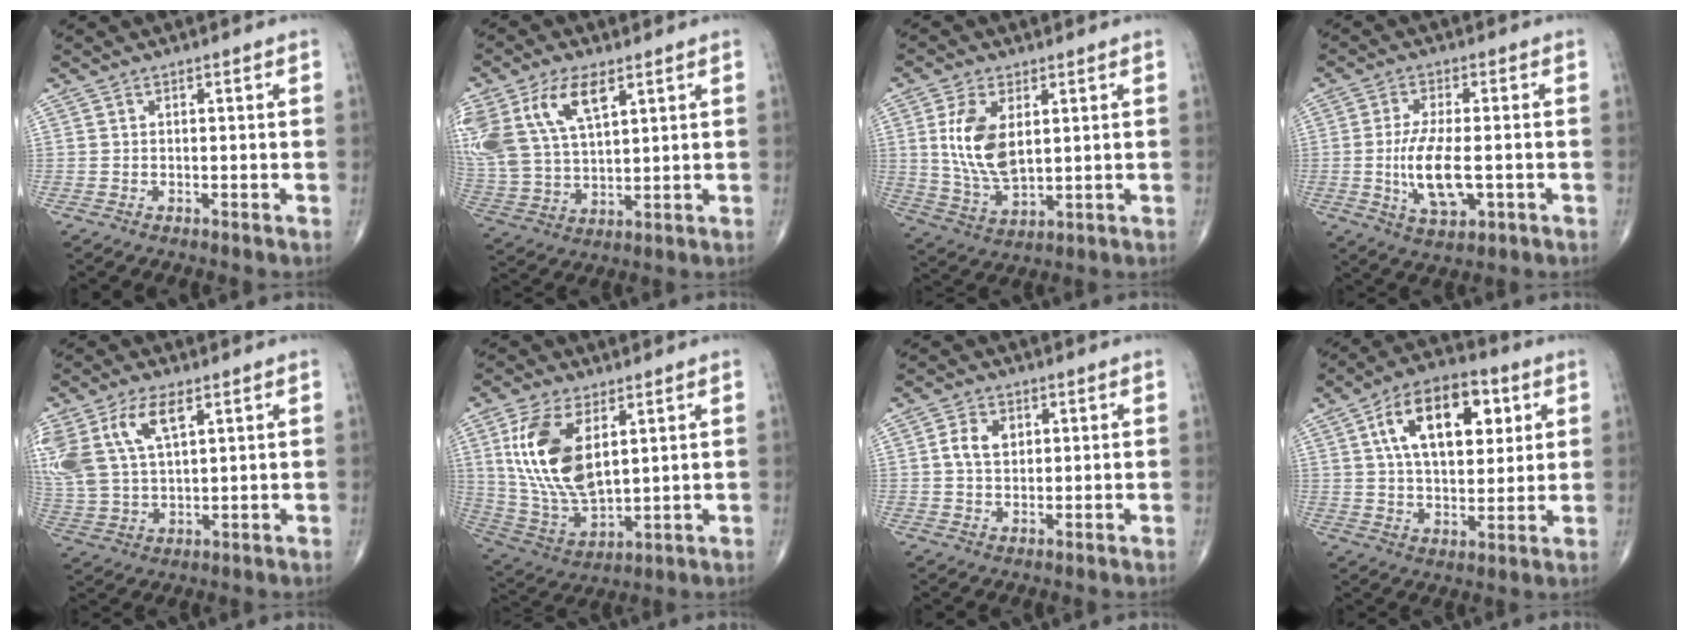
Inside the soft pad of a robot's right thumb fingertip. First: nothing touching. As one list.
[{"total": 18.0, "force": [8.4, 9.3, 12.8], "torque": [-0.282, -0.011, 0.168]}, {"total": 11.2, "force": [2.5, 6.0, 9.1], "torque": [-0.176, -0.017, 0.057]}, {"total": 9.5, "force": [-1.5, 3.9, 8.5], "torque": [-0.164, -0.005, -0.021]}, {"total": 14.4, "force": [6.1, 7.3, 10.8], "torque": [-0.248, -0.006, 0.124]}, {"total": 16.8, "force": [5.1, 8.5, 13.6], "torque": [-0.266, -0.023, 0.110]}, {"total": 4.6, "force": [1.1, 3.2, 3.1], "torque": [-0.051, 0.000, 0.019]}, {"total": 17.8, "force": [6.0, 9.6, 13.7], "torque": [-0.191, -0.004, 0.095]}]